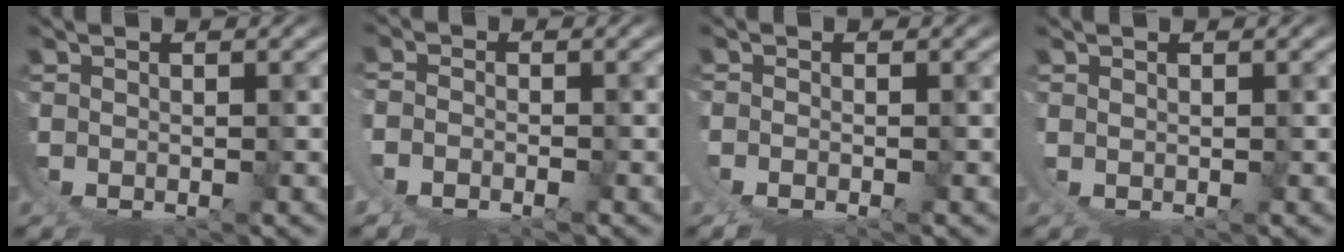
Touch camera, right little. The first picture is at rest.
{"total": 3.0, "force": [0.4, 2.5, 1.6], "torque": [-0.046, -0.008, 0.005]}
{"total": 1.7, "force": [-0.7, 1.2, 1.0], "torque": [-0.023, -0.006, -0.013]}
{"total": 0.7, "force": [0.7, 0.0, -0.1], "torque": [0.002, 0.003, 0.008]}